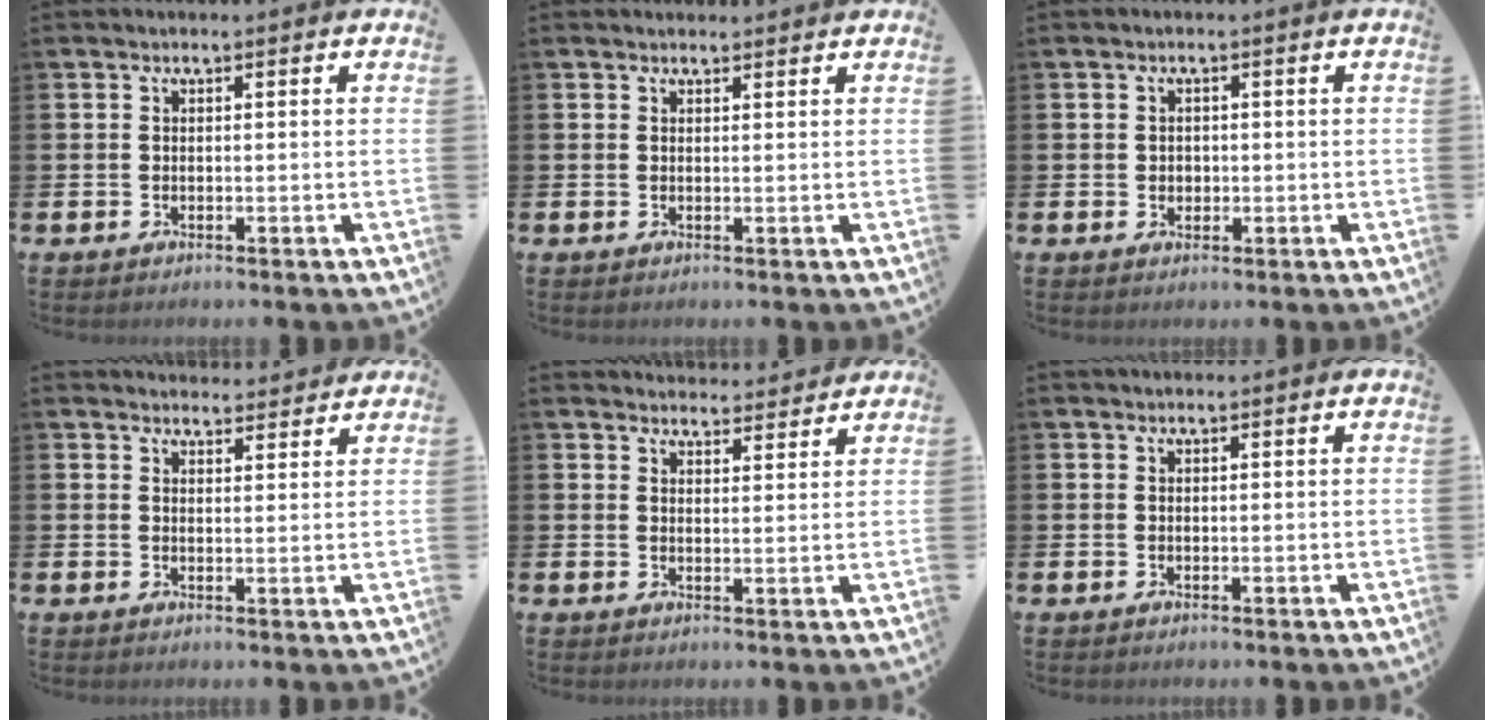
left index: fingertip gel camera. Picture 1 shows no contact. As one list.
[{"total": 1.0, "force": [0.9, 0.2, 0.1], "torque": [0.009, -0.001, 0.015]}, {"total": 1.3, "force": [0.3, 1.2, 0.4], "torque": [0.004, 0.004, 0.000]}, {"total": 3.0, "force": [3.0, 0.6, -0.2], "torque": [0.005, -0.018, 0.052]}, {"total": 3.7, "force": [3.6, 0.7, -0.1], "torque": [0.003, -0.021, 0.065]}, {"total": 0.0}]